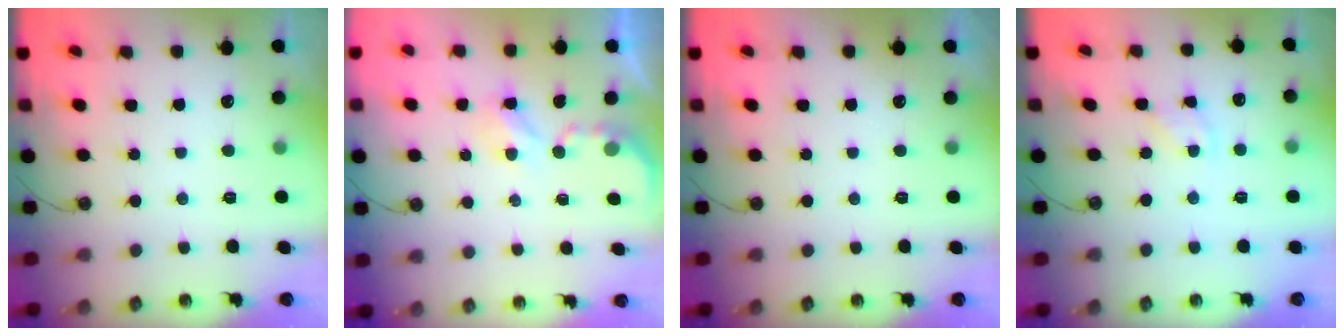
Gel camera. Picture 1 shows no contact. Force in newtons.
{"total": 2.8, "press": 2.8, "slide": 0.4}
{"total": 0.0}
{"total": 2.9, "press": 2.9, "slide": 0.3}